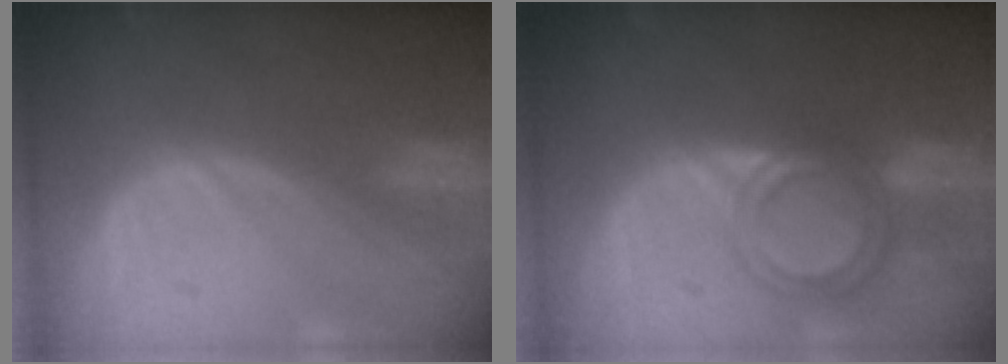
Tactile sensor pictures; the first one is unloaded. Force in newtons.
{"total": 6.5, "press": 5.5, "slide": 3.4}